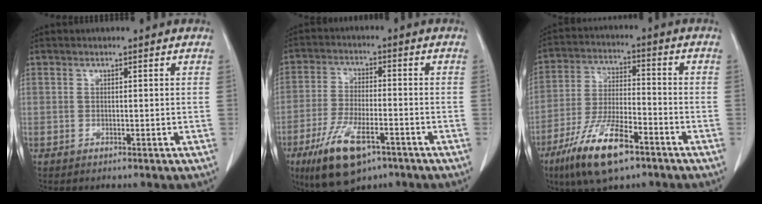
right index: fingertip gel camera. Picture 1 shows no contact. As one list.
[{"total": 11.7, "force": [-6.8, 4.1, 8.7], "torque": [-0.173, -0.015, -0.113]}, {"total": 13.1, "force": [-8.0, 3.4, 9.8], "torque": [-0.196, -0.017, -0.142]}]